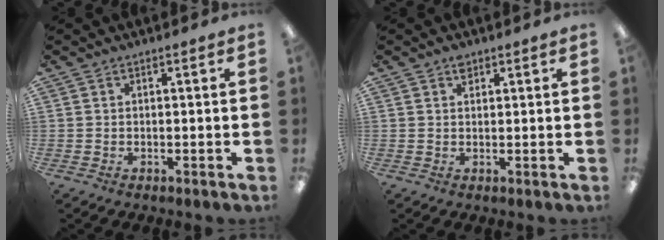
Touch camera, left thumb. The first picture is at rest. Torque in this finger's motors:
{"motor_torque": [0.26, 0.12, 0.28, -0.13, 0.00]}